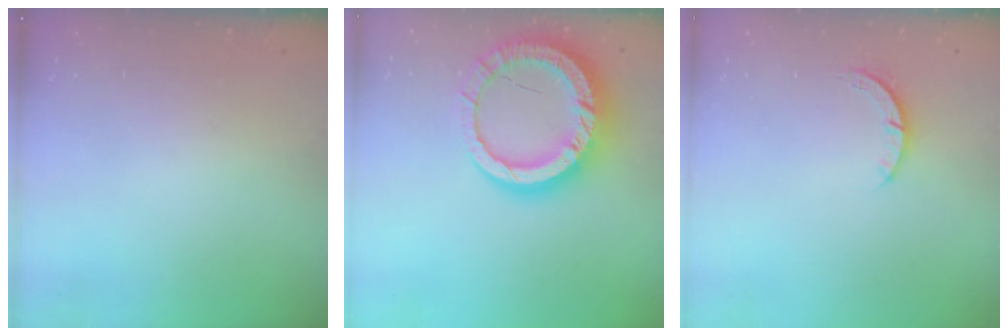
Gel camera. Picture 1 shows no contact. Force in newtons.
{"total": 19.3, "press": 19.2, "slide": 1.7}
{"total": 2.7, "press": 2.7, "slide": 0.4}